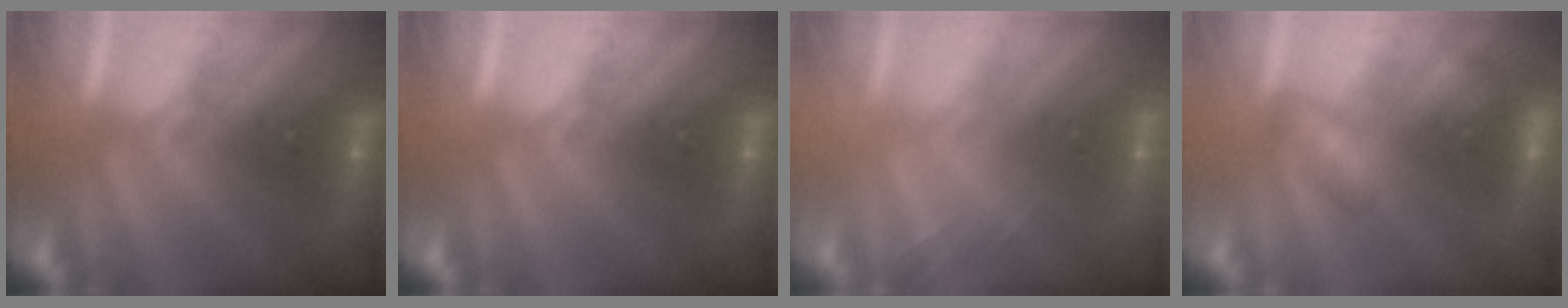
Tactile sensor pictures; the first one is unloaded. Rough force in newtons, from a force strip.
{"total": 0.0}
{"total": 2.0}
{"total": 2.9}